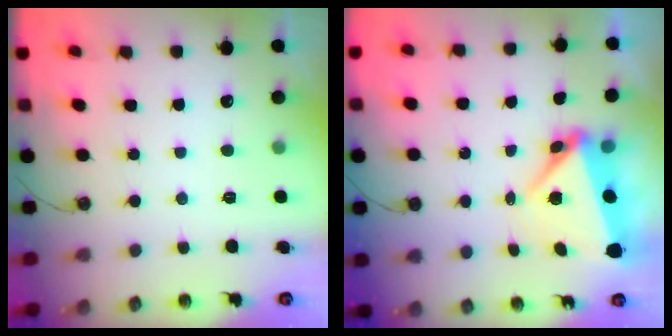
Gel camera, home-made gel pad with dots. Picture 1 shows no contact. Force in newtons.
{"total": 6.4, "press": 6.0, "slide": 2.1}